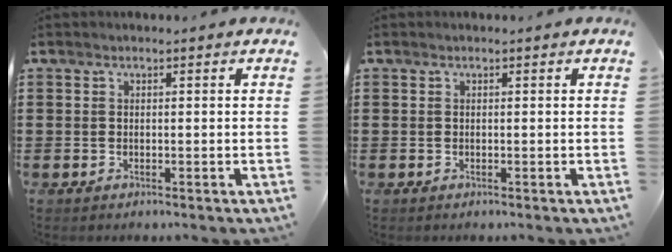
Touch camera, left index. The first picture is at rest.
{"total": 0.0}